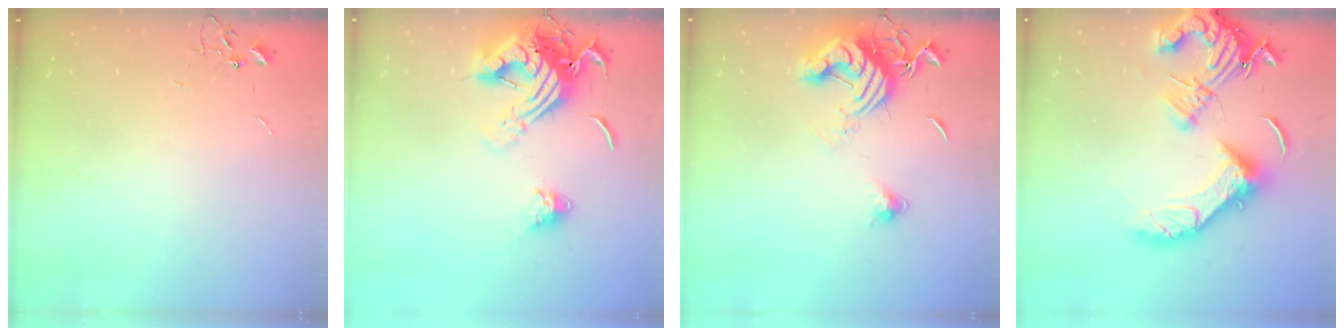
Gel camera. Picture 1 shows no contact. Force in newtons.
{"total": 19.1, "press": 19.0, "slide": 1.8}
{"total": 13.2, "press": 13.1, "slide": 1.6}
{"total": 20.2, "press": 20.1, "slide": 2.4}